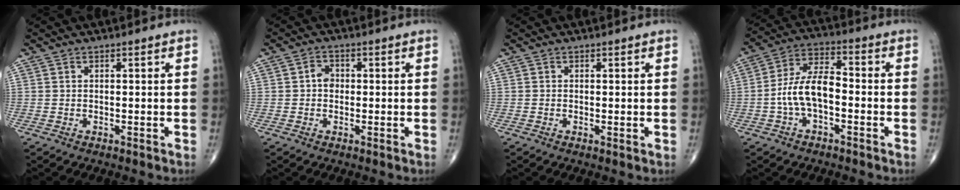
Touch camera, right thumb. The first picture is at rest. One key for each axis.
{"total": 2.5, "fx": 0.0, "fy": 2.1, "fz": 1.4, "tx": -0.010, "ty": 0.009, "tz": -0.006}
{"total": 0.6, "fx": 0.0, "fy": 0.2, "fz": 0.5, "tx": -0.013, "ty": -0.004, "tz": -0.002}
{"total": 9.6, "fx": -2.1, "fy": 4.8, "fz": 8.1, "tx": -0.153, "ty": 0.039, "tz": -0.047}